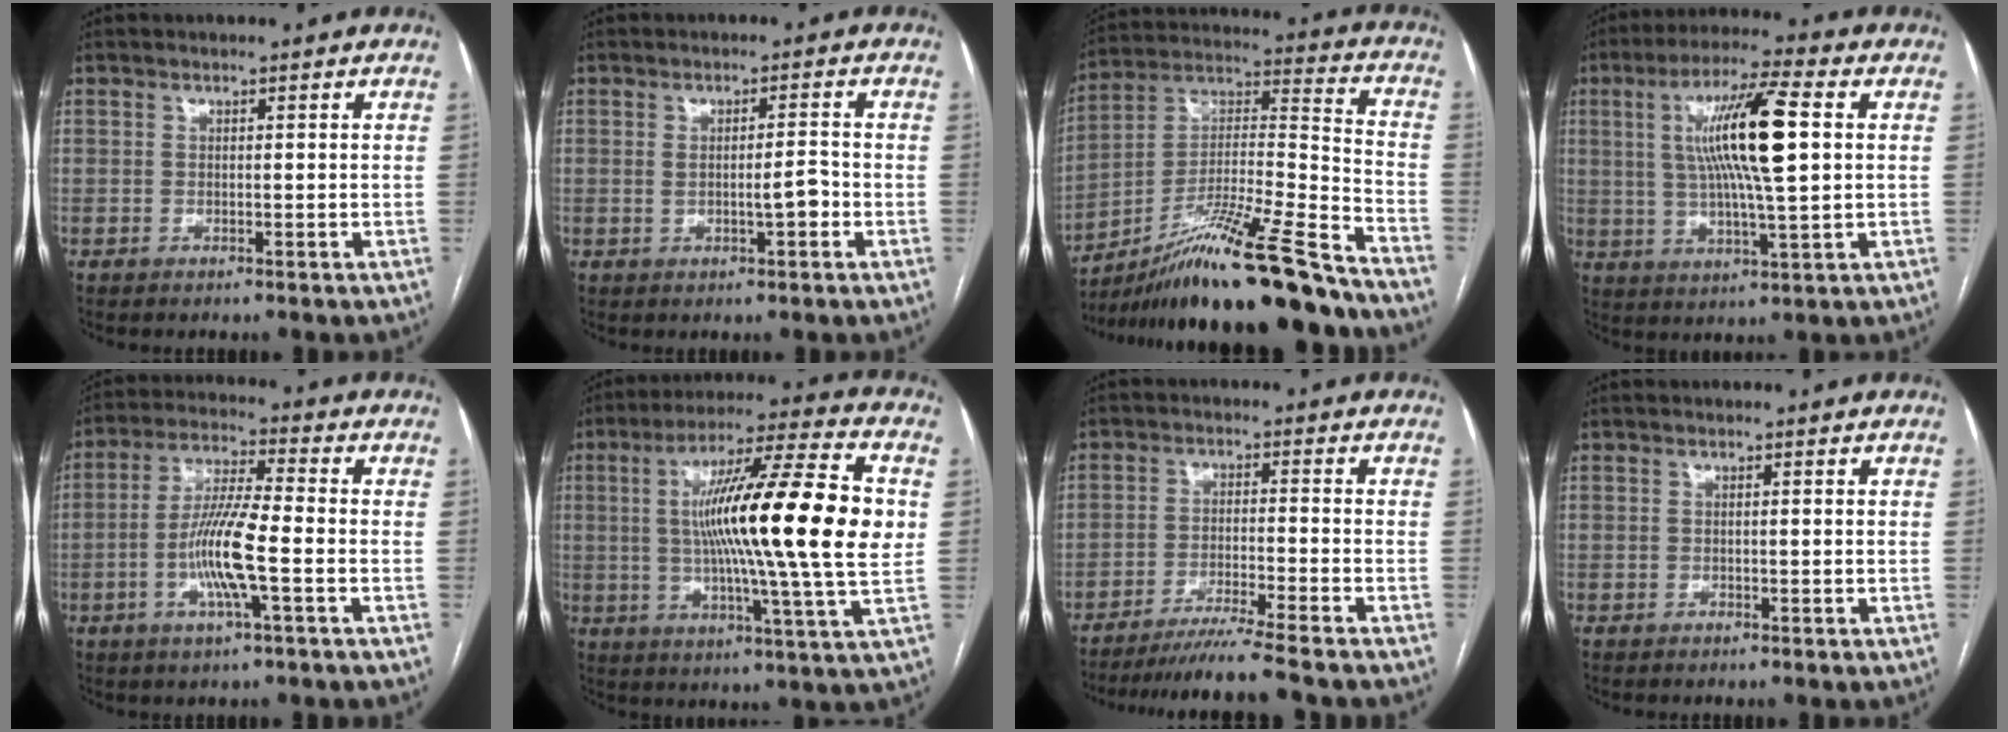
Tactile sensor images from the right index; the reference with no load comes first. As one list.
[{"total": 3.3, "force": [-0.7, 0.7, 3.2], "torque": [-0.052, 0.002, -0.007]}, {"total": 24.3, "force": [-19.3, 0.2, 14.7], "torque": [-0.232, -0.013, -0.335]}, {"total": 13.7, "force": [2.5, 1.1, 13.4], "torque": [-0.245, 0.011, 0.043]}, {"total": 10.3, "force": [-2.7, 0.8, 9.9], "torque": [-0.195, -0.002, -0.056]}, {"total": 22.5, "force": [2.0, 0.4, 22.4], "torque": [-0.363, 0.005, 0.015]}, {"total": 10.3, "force": [-9.1, -2.1, 4.5], "torque": [-0.047, -0.033, -0.145]}, {"total": 0.0}]